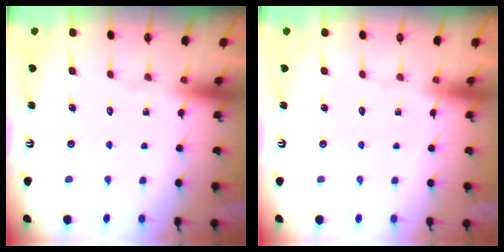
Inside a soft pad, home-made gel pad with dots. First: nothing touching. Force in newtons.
{"total": 0.0}